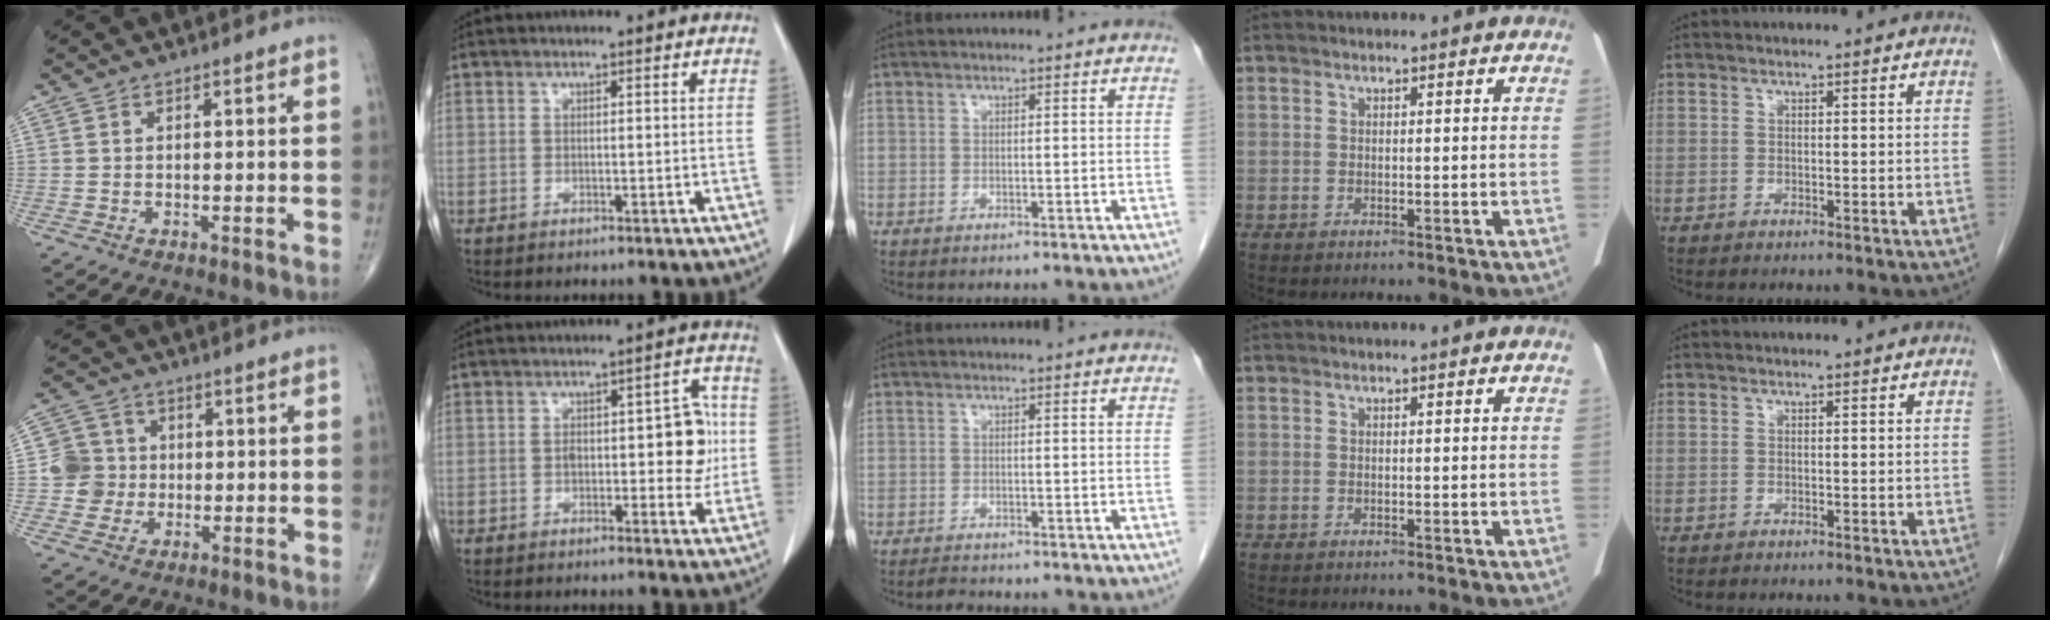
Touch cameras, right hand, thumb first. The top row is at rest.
{"thumb": {"total": 6.1, "force": [-0.4, 6.0, 0.7], "torque": [0.019, 0.011, -0.013]}, "index": {"total": 8.0, "force": [-0.2, 3.3, 7.3], "torque": [-0.090, 0.021, 0.000]}, "middle": {"total": 1.6, "force": [-1.5, 0.4, 0.3], "torque": [-0.015, -0.006, -0.022]}}